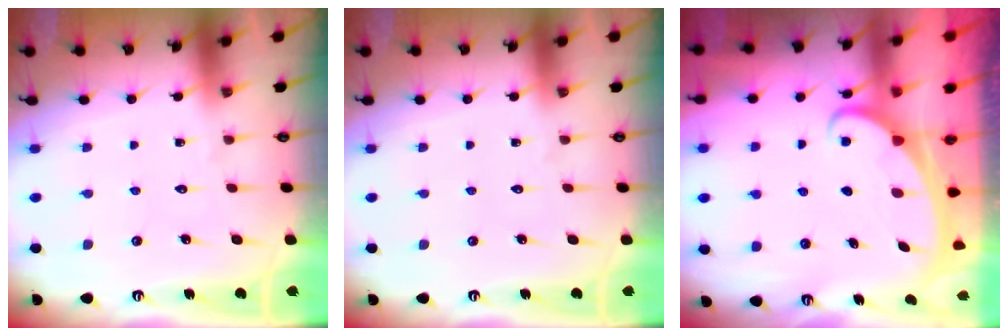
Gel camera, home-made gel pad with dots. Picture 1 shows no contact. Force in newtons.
{"total": 0.0}
{"total": 2.4, "press": 2.4, "slide": 0.3}